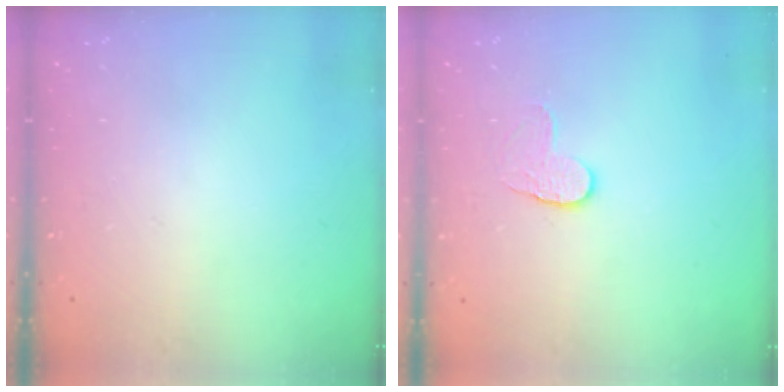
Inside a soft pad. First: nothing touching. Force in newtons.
{"total": 4.3, "press": 4.3, "slide": 0.4}